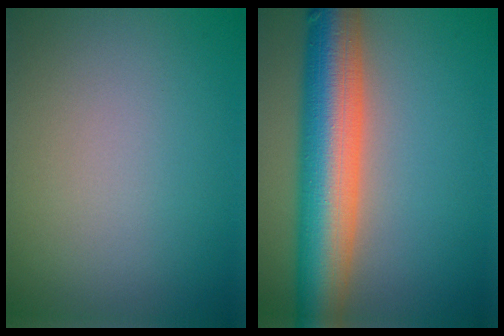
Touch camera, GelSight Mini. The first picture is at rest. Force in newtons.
{"total": 10.1, "press": 10.1, "slide": 0.4}